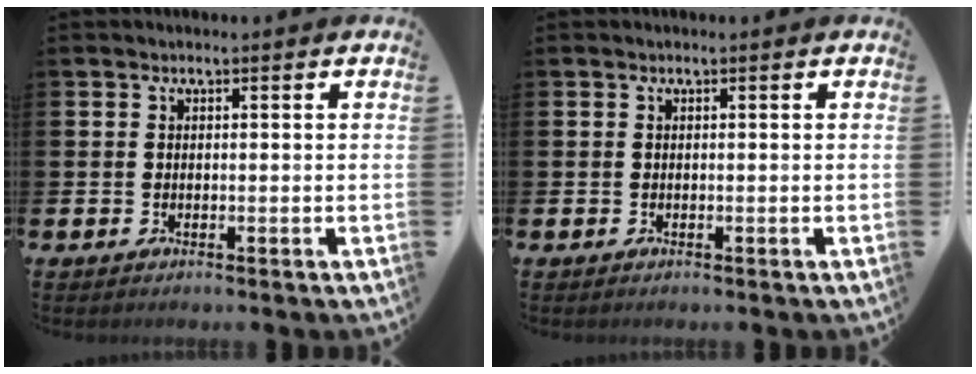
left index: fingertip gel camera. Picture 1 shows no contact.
{"total": 0.0}